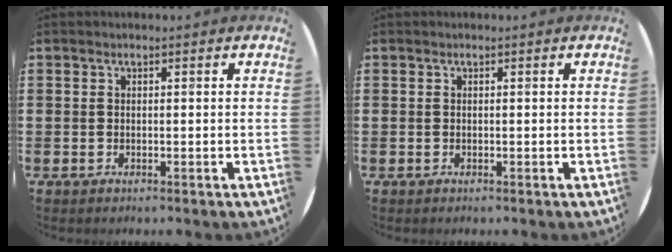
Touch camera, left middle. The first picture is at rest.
{"total": 0.0}